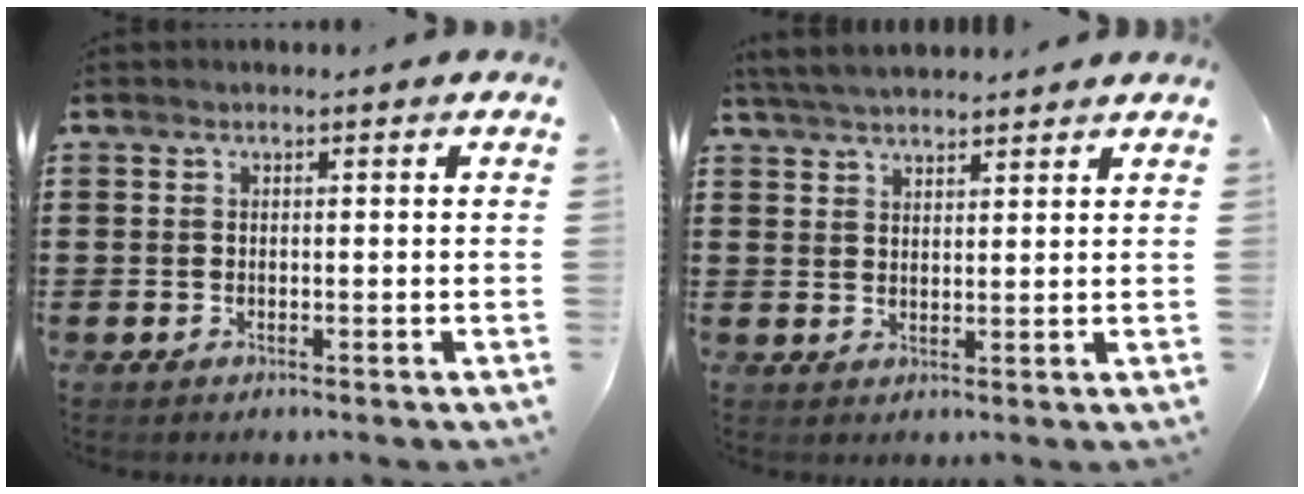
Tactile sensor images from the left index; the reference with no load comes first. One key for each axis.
{"total": 4.1, "fx": 3.9, "fy": 0.3, "fz": 1.1, "tx": -0.033, "ty": -0.005, "tz": 0.074}